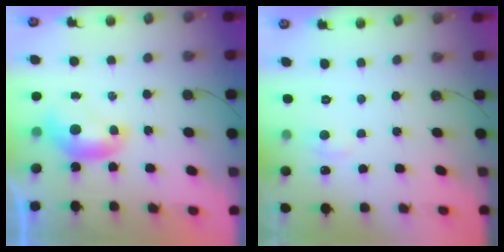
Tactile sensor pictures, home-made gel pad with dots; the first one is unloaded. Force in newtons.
{"total": 1.6, "press": 1.4, "slide": 0.7}